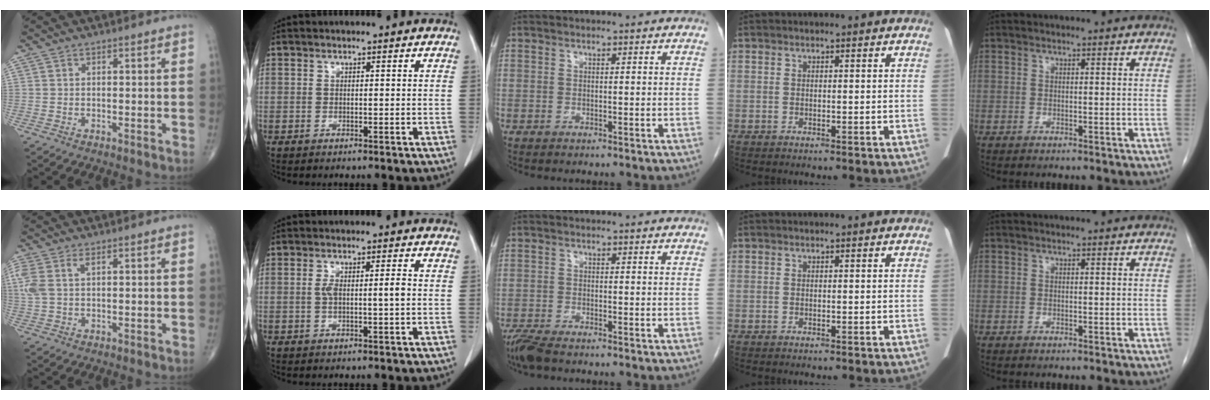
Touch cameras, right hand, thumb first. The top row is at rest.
{"thumb": {"total": 5.6, "force": [1.8, 2.8, 4.5], "torque": [-0.135, 0.018, 0.042]}, "index": {"total": 3.4, "force": [-0.1, 0.4, 3.4], "torque": [-0.066, 0.006, 0.001]}, "middle": {"total": 3.7, "force": [-3.1, 0.6, 2.0], "torque": [-0.048, -0.013, -0.058]}}